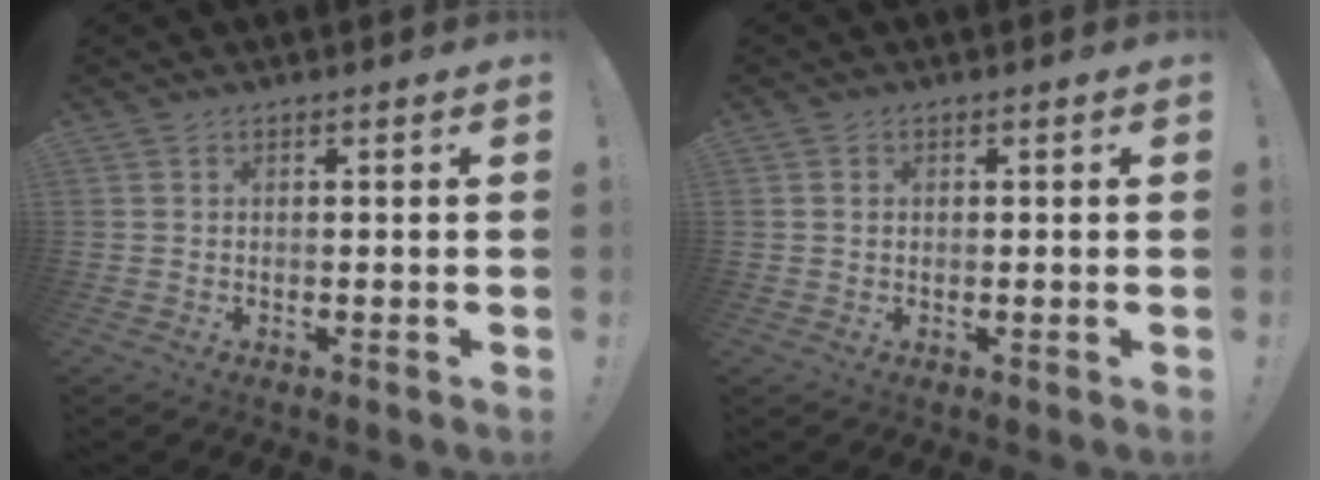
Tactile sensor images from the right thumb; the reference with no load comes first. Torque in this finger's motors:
{"motor_torque": [-0.03, 0.06, 0.05, 0.11, -0.03]}